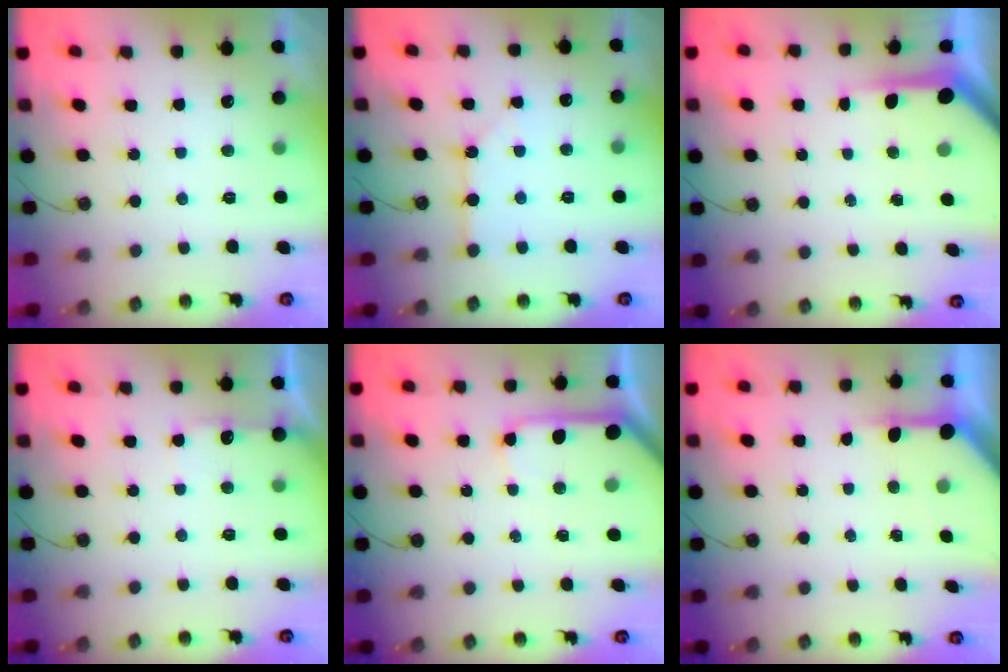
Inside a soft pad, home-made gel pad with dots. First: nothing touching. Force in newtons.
{"total": 2.3, "press": 2.3, "slide": 0.3}
{"total": 5.9, "press": 5.8, "slide": 0.6}
{"total": 5.2, "press": 5.1, "slide": 0.7}
{"total": 9.6, "press": 9.5, "slide": 1.2}
{"total": 6.1, "press": 6.1, "slide": 0.5}